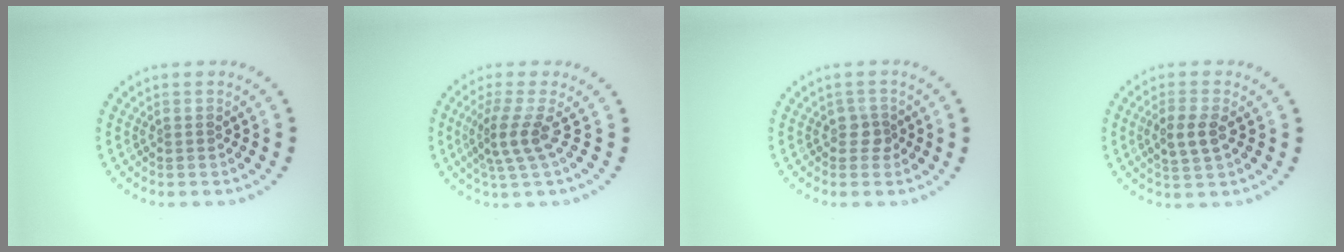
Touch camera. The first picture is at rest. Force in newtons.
{"total": 2.9, "press": 2.0, "slide": 2.1}
{"total": 1.4, "press": 1.2, "slide": 0.8}
{"total": 2.6, "press": 2.5, "slide": 0.8}